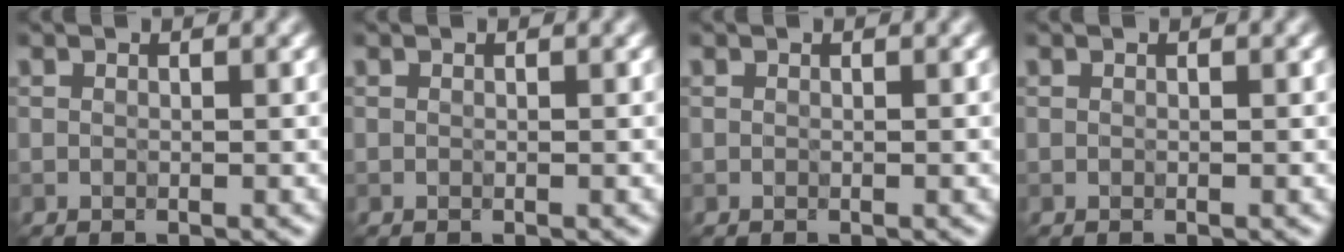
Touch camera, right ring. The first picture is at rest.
{"total": 0.0}
{"total": 0.0}
{"total": 0.0}